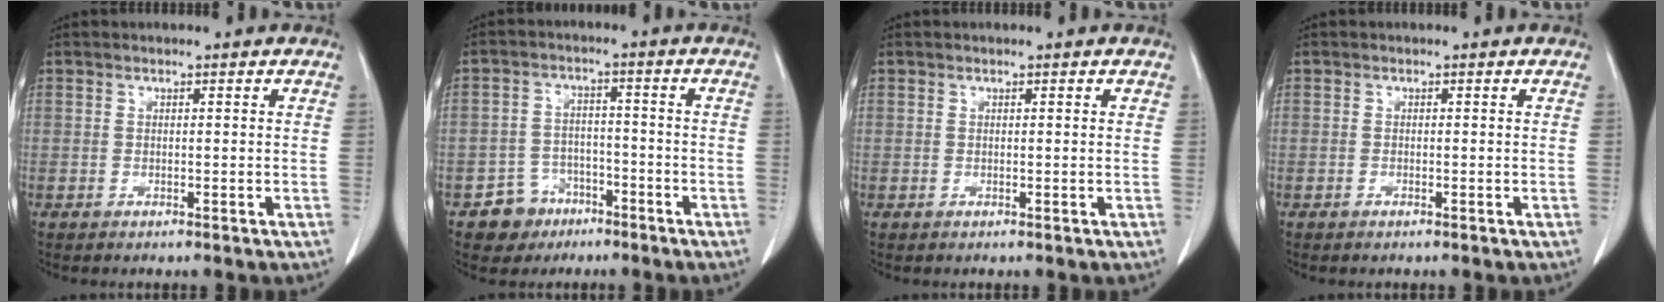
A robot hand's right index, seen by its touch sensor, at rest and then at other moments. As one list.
[{"total": 6.3, "force": [-3.9, 4.9, 0.5], "torque": [0.001, 0.014, -0.059]}, {"total": 0.0}, {"total": 0.0}]